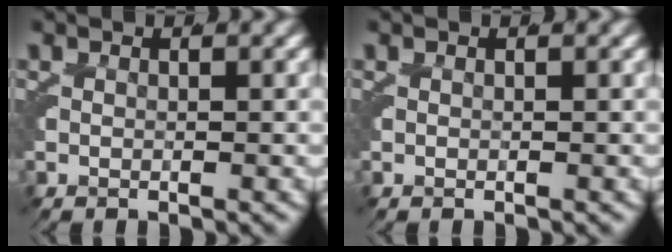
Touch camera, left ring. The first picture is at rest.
{"total": 0.0}